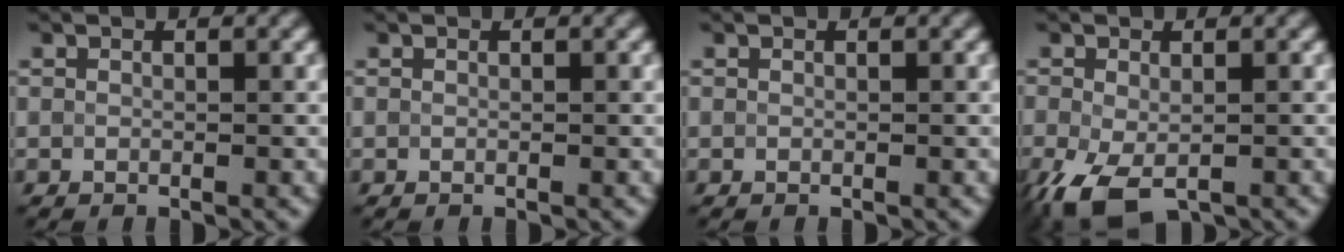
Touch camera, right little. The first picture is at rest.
{"total": 0.0}
{"total": 0.0}
{"total": 4.6, "force": [-2.6, 2.0, 3.2], "torque": [-0.077, -0.007, -0.036]}